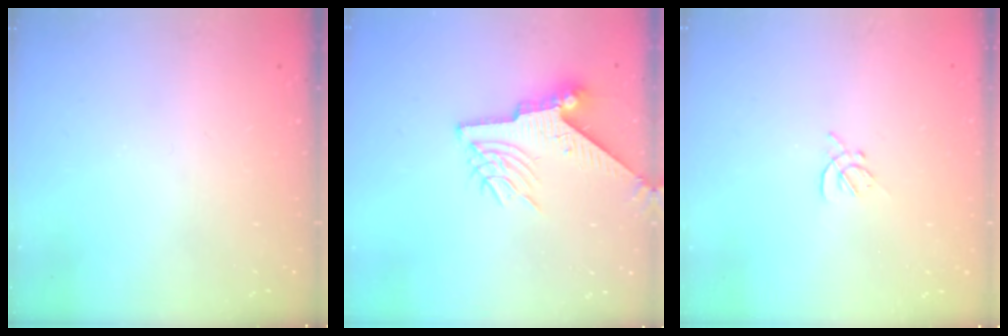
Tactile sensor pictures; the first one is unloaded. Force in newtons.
{"total": 9.2, "press": 9.1, "slide": 1.1}
{"total": 1.6, "press": 1.5, "slide": 0.5}